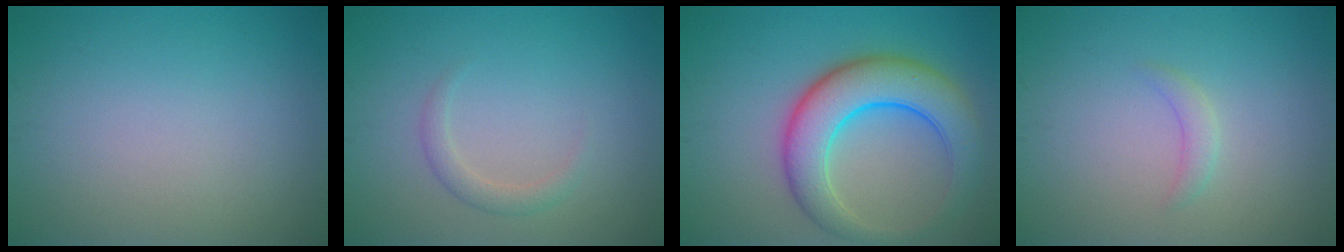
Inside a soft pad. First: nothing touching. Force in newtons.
{"total": 1.6, "press": 1.6, "slide": 0.1}
{"total": 7.8, "press": 7.8, "slide": 0.1}
{"total": 1.2, "press": 1.2, "slide": 0.0}